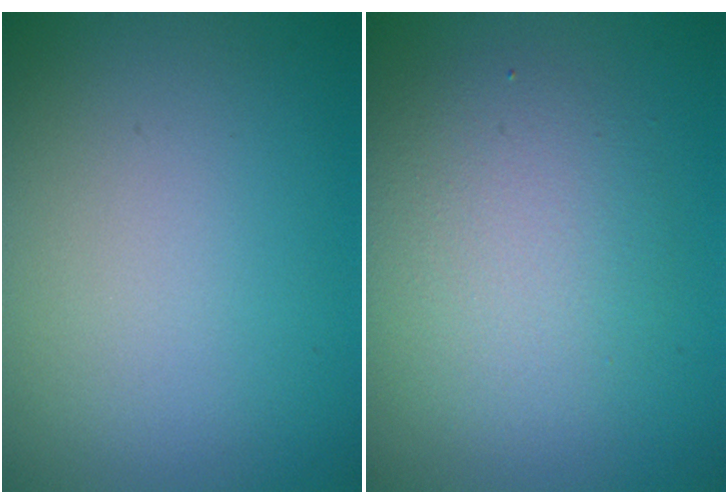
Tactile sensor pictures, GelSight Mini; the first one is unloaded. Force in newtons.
{"total": 4.2, "press": 4.2, "slide": 0.1}